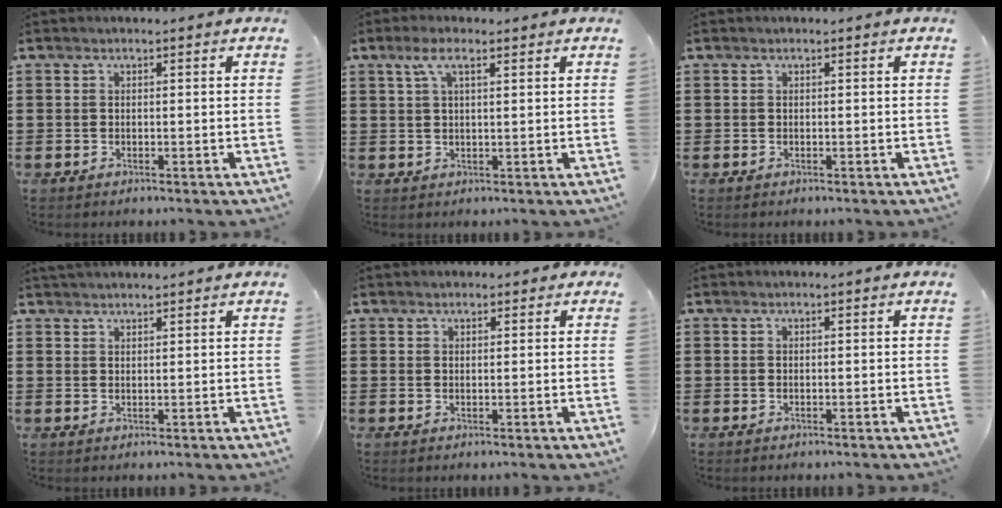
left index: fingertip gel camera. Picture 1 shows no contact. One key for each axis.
{"total": 4.1, "fx": 2.1, "fy": 1.2, "fz": 3.3, "tx": -0.070, "ty": 0.006, "tz": 0.037}
{"total": 0.0}
{"total": 1.5, "fx": 1.5, "fy": 0.0, "fz": 0.2, "tx": -0.006, "ty": 0.002, "tz": 0.029}
{"total": 1.2, "fx": 1.0, "fy": 0.7, "fz": 0.3, "tx": -0.007, "ty": 0.006, "tz": 0.019}
{"total": 0.0}